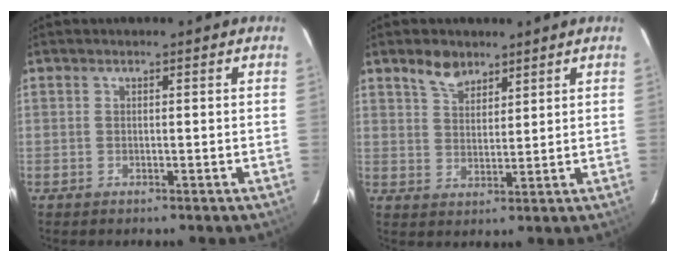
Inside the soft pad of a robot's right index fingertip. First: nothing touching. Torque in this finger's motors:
{"motor_torque": [0.04, 0.04, 0.05, 0.04]}